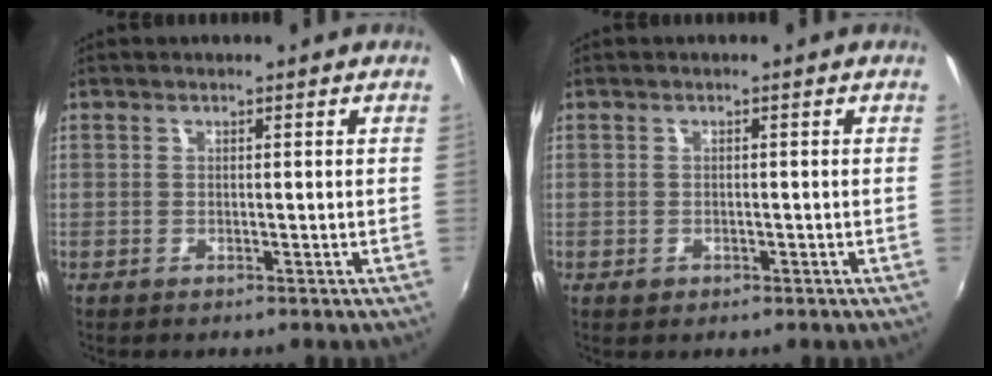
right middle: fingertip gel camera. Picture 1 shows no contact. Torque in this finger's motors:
{"motor_torque": [0.30, -0.30, 0.03, 0.00]}